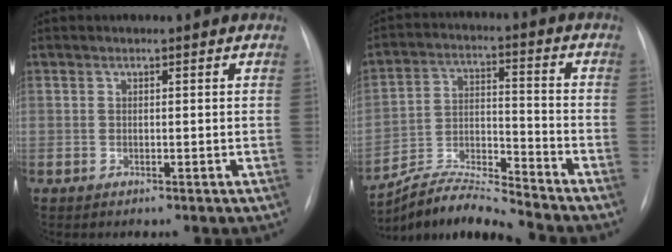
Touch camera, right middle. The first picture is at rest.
{"total": 10.2, "force": [-9.9, -1.1, 1.9], "torque": [-0.039, 0.015, -0.183]}